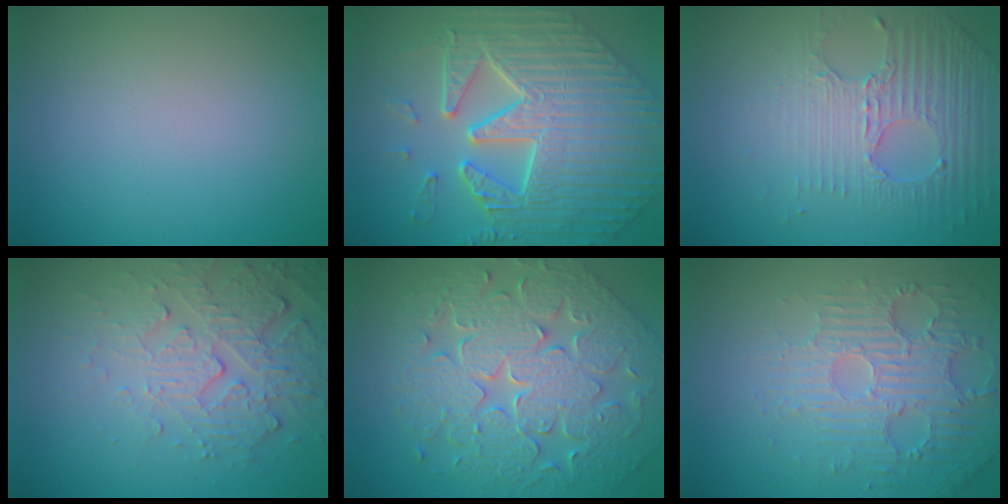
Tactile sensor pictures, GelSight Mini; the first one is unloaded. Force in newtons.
{"total": 8.7, "press": 7.2, "slide": 4.9}
{"total": 4.9, "press": 3.2, "slide": 3.7}
{"total": 5.6, "press": 3.7, "slide": 4.2}
{"total": 7.5, "press": 6.5, "slide": 3.6}
{"total": 4.5, "press": 3.7, "slide": 2.6}